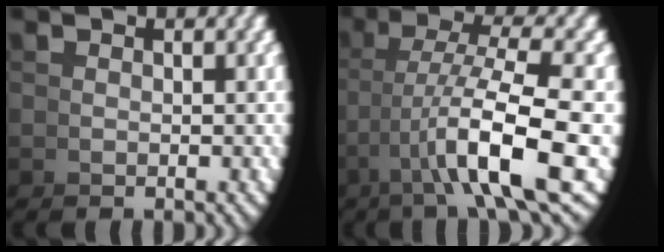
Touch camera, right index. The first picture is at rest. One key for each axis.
{"total": 7.8, "fx": 0.2, "fy": 2.4, "fz": 7.4, "tx": -0.128, "ty": -0.007, "tz": 0.017}